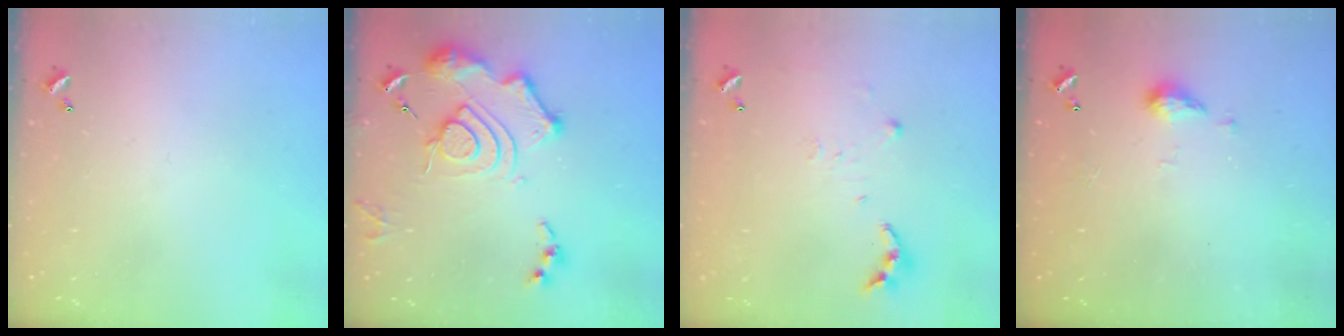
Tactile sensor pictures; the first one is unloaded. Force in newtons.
{"total": 15.2, "press": 15.1, "slide": 1.7}
{"total": 6.3, "press": 6.3, "slide": 0.6}
{"total": 3.8, "press": 3.7, "slide": 0.6}